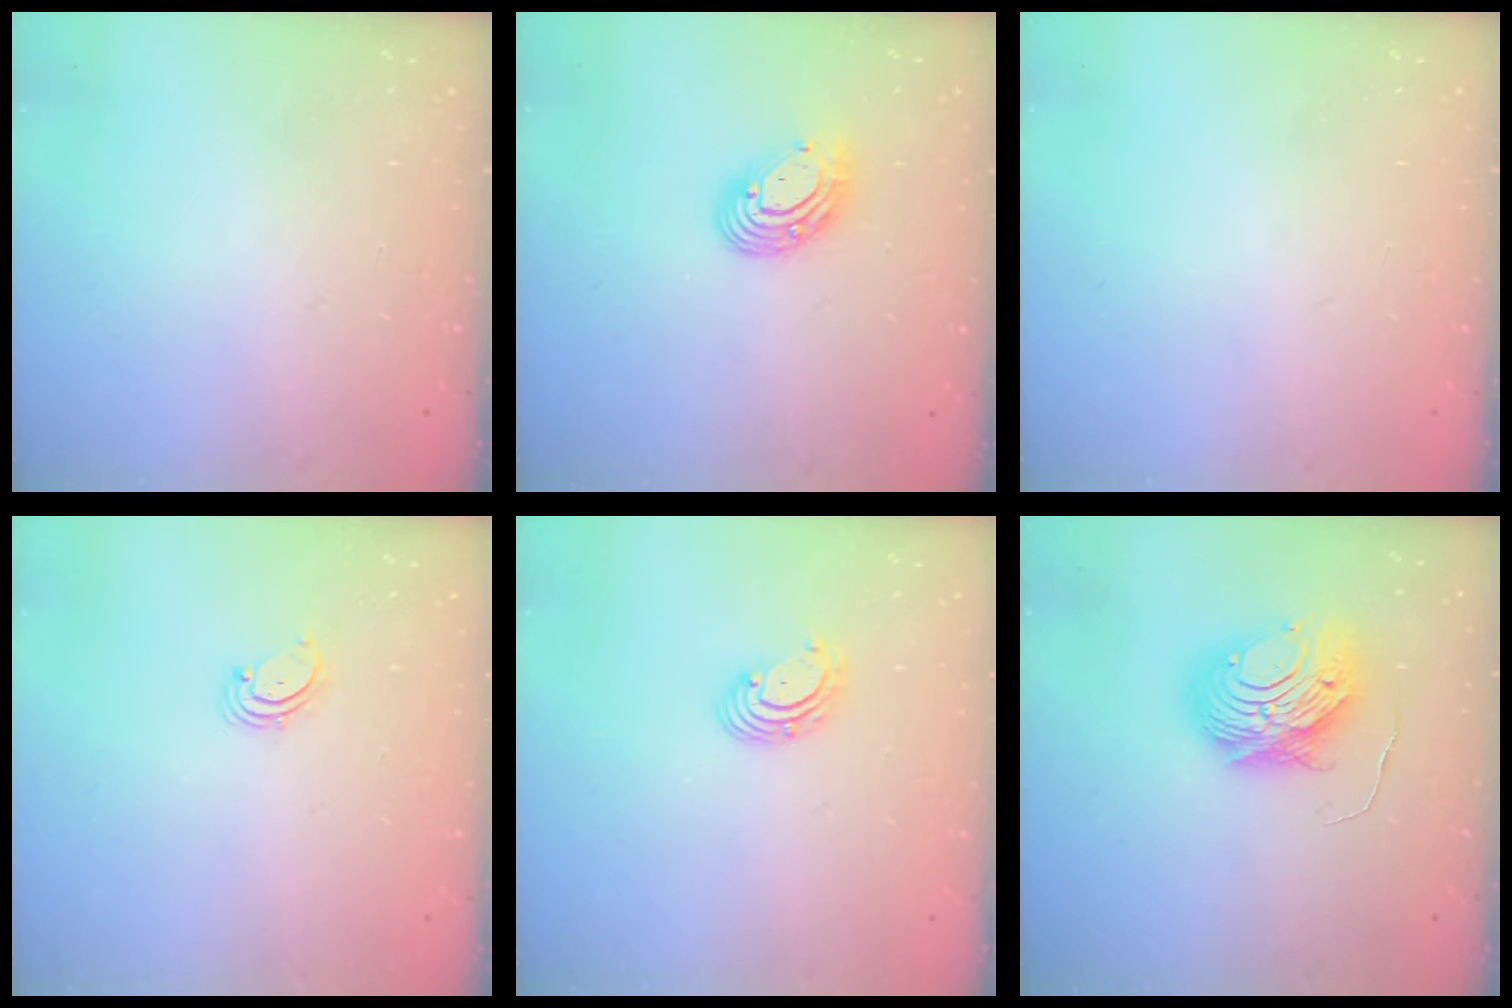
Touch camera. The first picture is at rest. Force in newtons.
{"total": 9.9, "press": 9.8, "slide": 1.2}
{"total": 0.0}
{"total": 1.7, "press": 1.6, "slide": 0.2}
{"total": 2.7, "press": 2.7, "slide": 0.1}
{"total": 10.5, "press": 10.5, "slide": 1.0}